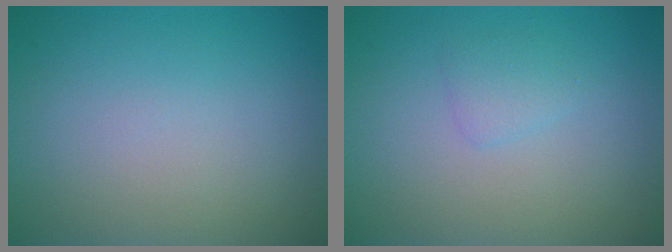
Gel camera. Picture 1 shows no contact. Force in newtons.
{"total": 1.1, "press": 1.1, "slide": 0.0}